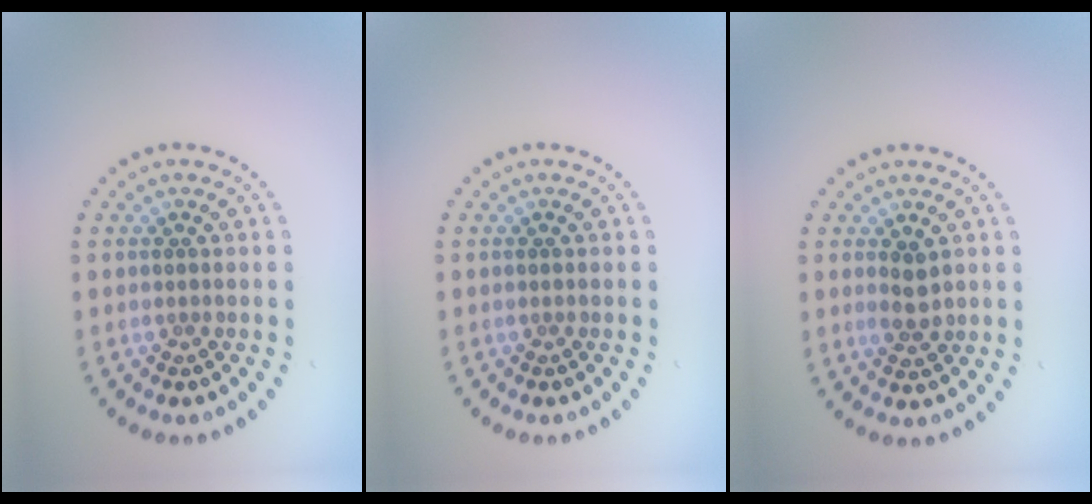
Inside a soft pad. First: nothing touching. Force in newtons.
{"total": 0.0}
{"total": 1.7, "press": 1.7, "slide": 0.3}